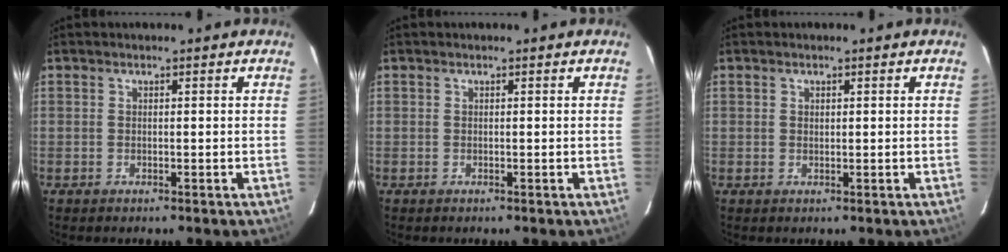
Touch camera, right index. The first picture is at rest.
{"total": 0.0}
{"total": 0.6, "force": [0.3, 0.4, 0.2], "torque": [-0.004, 0.002, 0.005]}